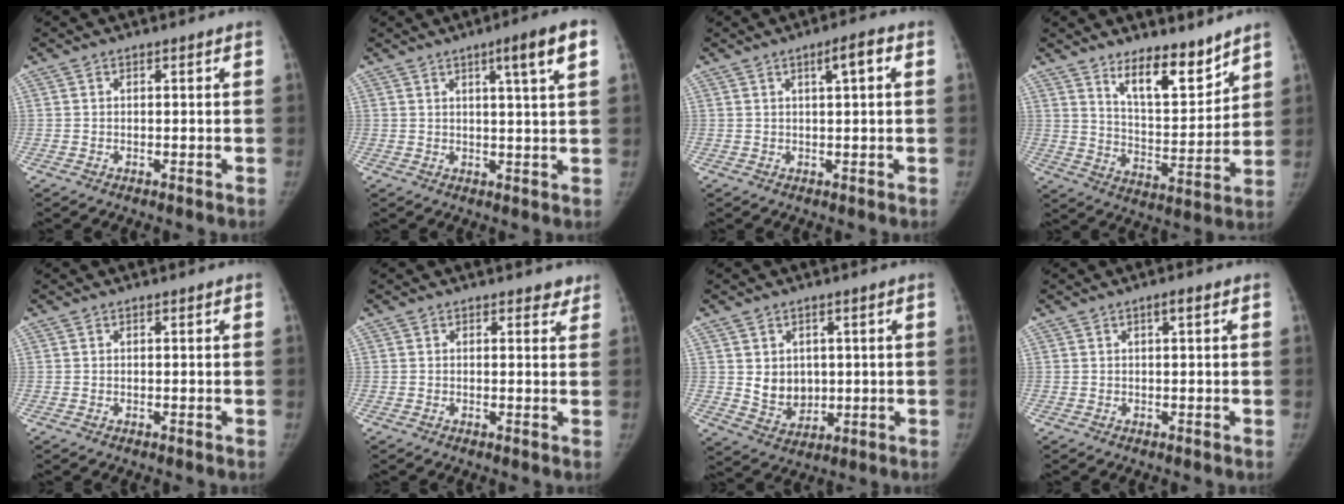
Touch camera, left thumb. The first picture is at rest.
{"total": 7.3, "force": [3.4, 0.0, 6.4], "torque": [-0.094, -0.009, 0.048]}
{"total": 3.7, "force": [1.2, 0.6, 3.4], "torque": [-0.048, 0.007, 0.017]}
{"total": 11.8, "force": [8.9, 3.9, 6.6], "torque": [-0.073, -0.080, 0.156]}
{"total": 0.0}
{"total": 2.0, "force": [1.6, 1.1, 0.3], "torque": [0.023, -0.008, 0.011]}
{"total": 6.6, "force": [0.9, 5.5, 3.5], "torque": [-0.028, -0.015, 0.033]}
{"total": 1.3, "force": [0.6, 0.2, 1.1], "torque": [-0.016, 0.002, 0.007]}